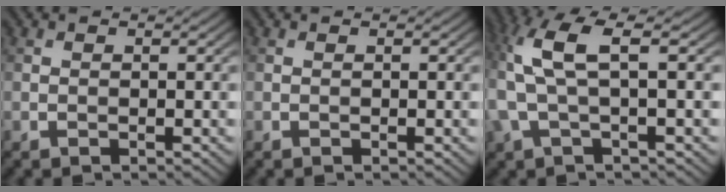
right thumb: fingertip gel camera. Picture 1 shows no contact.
{"total": 0.0}
{"total": 7.6, "force": [1.7, 2.3, 7.1], "torque": [-0.169, 0.016, 0.029]}